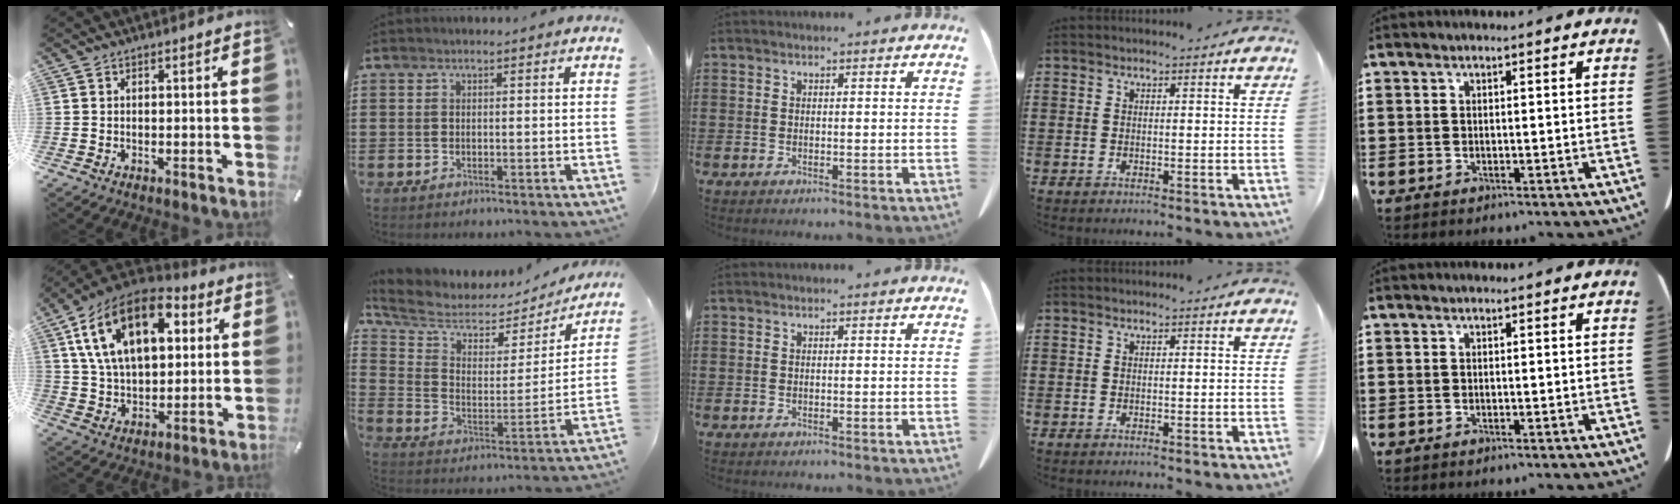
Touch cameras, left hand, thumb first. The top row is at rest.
{"thumb": {"total": 20.5, "force": [8.1, 12.5, 14.1], "torque": [-0.273, -0.014, 0.137]}, "index": {"total": 5.4, "force": [4.3, 2.9, 1.7], "torque": [-0.066, -0.031, 0.069]}}